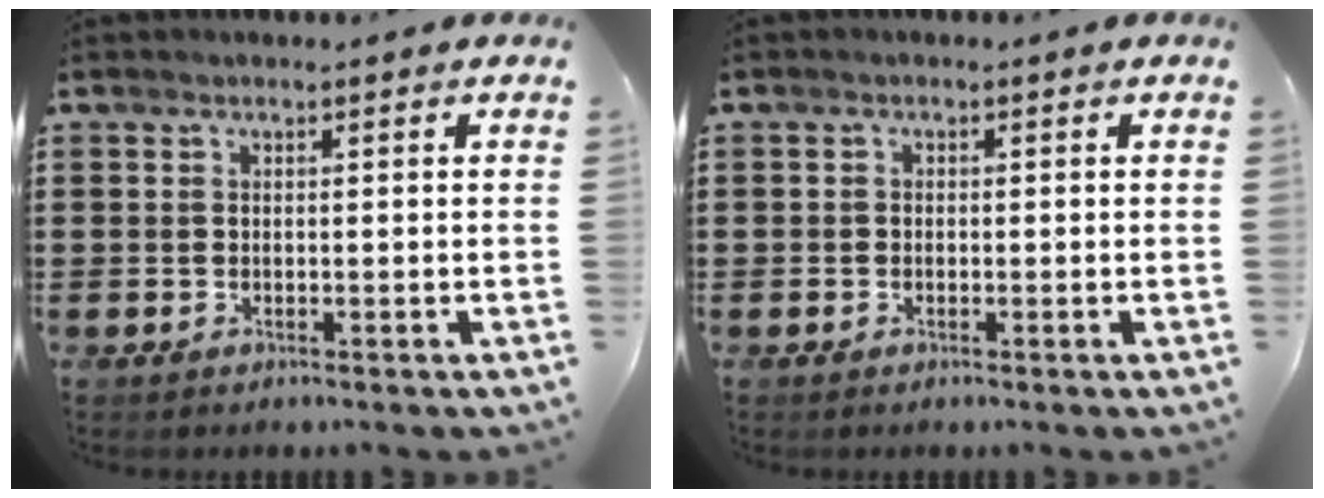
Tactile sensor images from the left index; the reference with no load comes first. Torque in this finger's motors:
{"motor_torque": [-0.03, 0.01, 0.00, -0.01]}